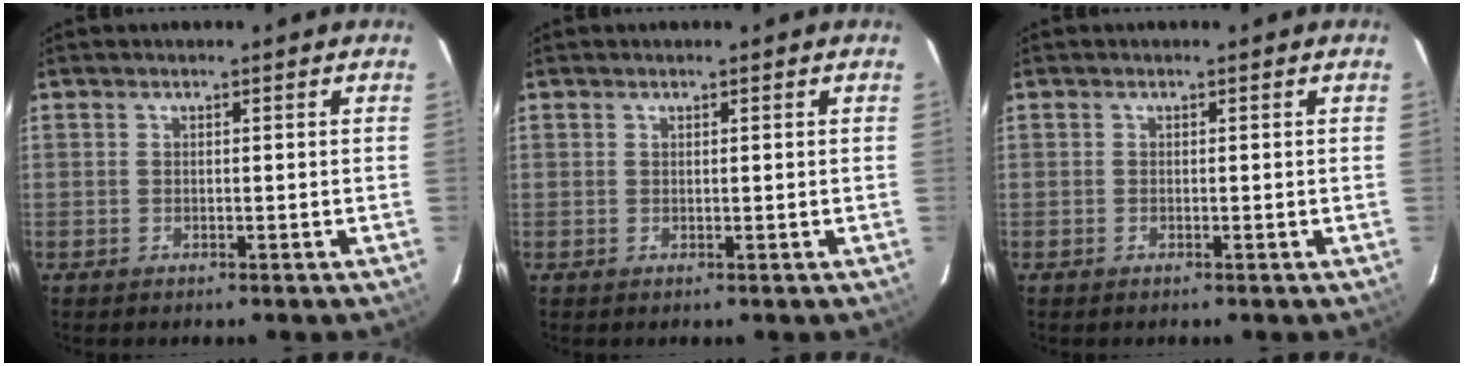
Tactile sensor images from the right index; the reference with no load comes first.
{"total": 0.0}
{"total": 0.0}